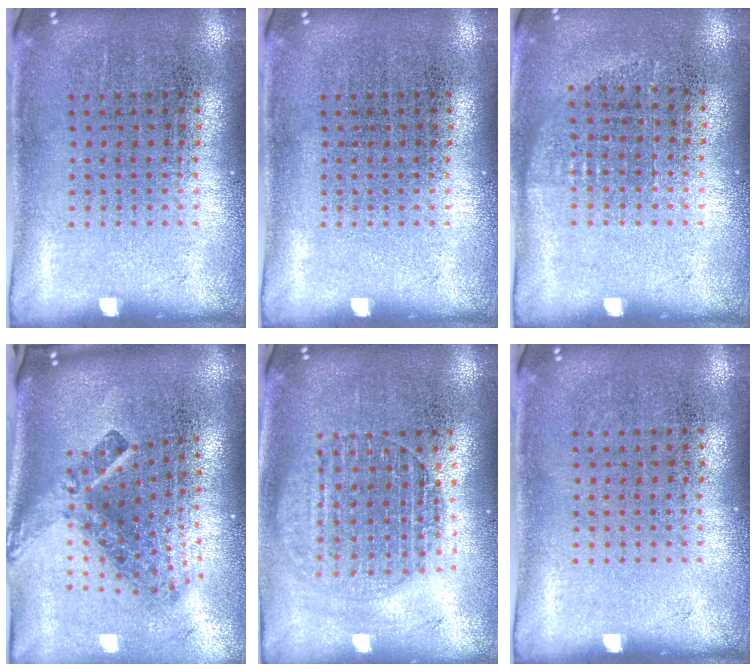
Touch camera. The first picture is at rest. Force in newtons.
{"total": 0.0}
{"total": 0.7, "press": 0.6, "slide": 0.3}
{"total": 2.8, "press": 1.7, "slide": 2.2}
{"total": 1.6, "press": 1.4, "slide": 0.8}
{"total": 0.0}